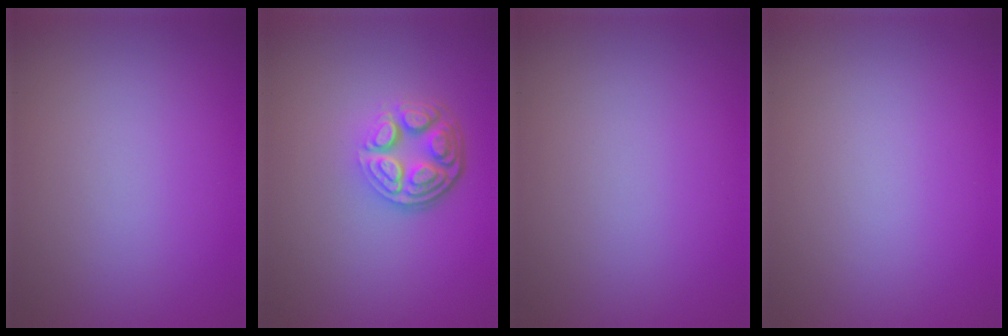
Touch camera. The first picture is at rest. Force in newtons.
{"total": 4.6, "press": 3.4, "slide": 3.1}
{"total": 0.0}
{"total": 0.0}